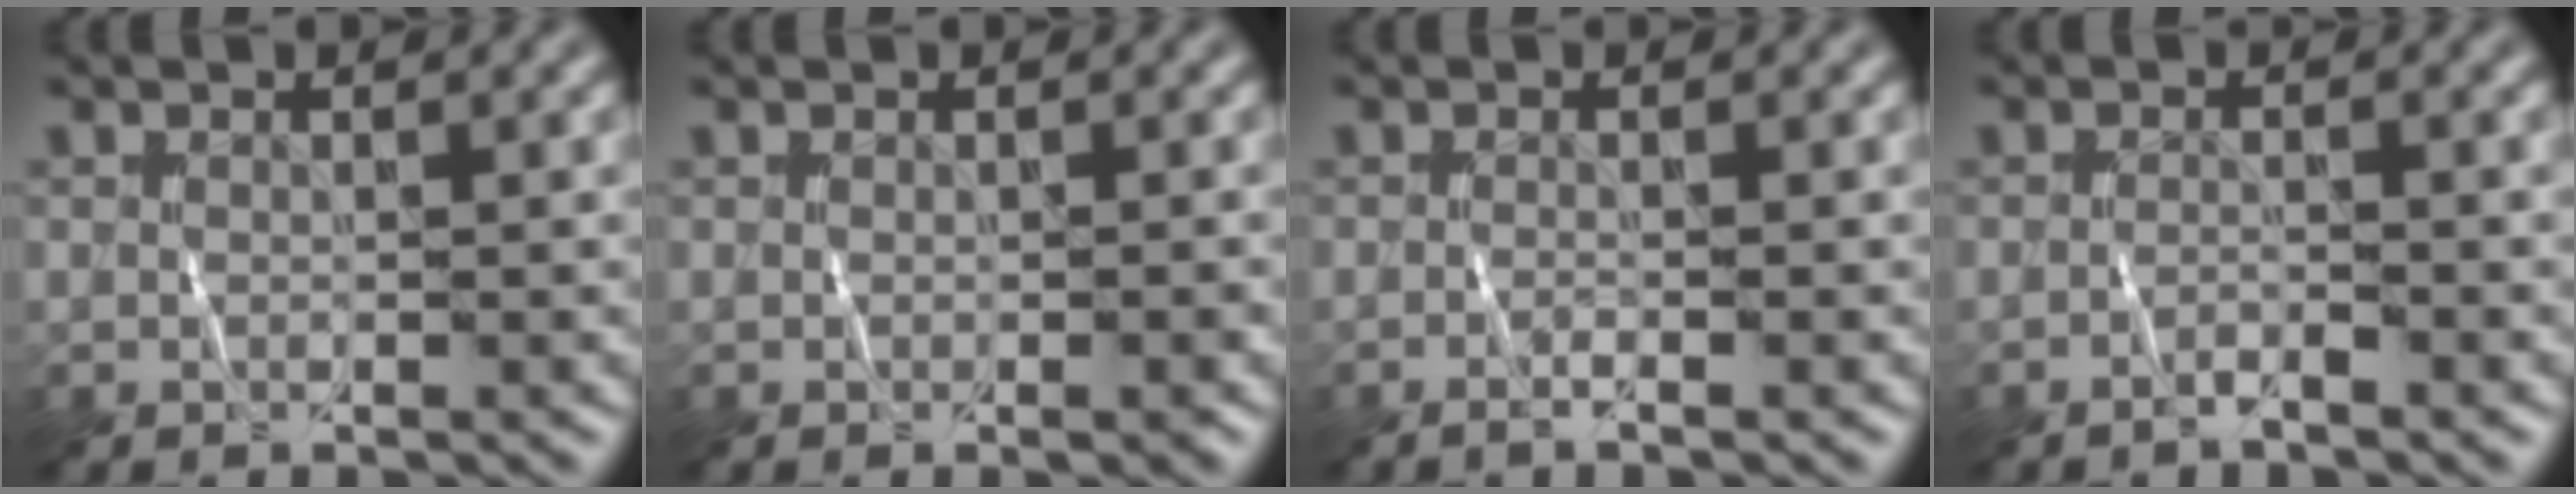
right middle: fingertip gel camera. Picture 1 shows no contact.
{"total": 1.0, "force": [-0.2, 0.3, 1.0], "torque": [-0.008, 0.002, -0.005]}
{"total": 1.0, "force": [-0.6, 0.3, 0.8], "torque": [-0.007, 0.001, -0.018]}
{"total": 1.1, "force": [-0.8, 0.1, 0.6], "torque": [-0.009, 0.007, -0.022]}